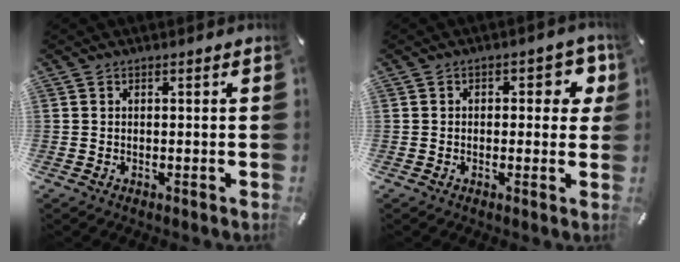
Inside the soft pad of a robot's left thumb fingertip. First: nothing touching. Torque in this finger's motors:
{"motor_torque": [0.12, 0.00, 0.24, 0.20, -0.01]}